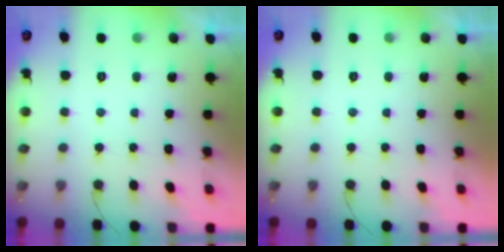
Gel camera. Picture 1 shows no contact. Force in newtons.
{"total": 1.8, "press": 1.8, "slide": 0.1}